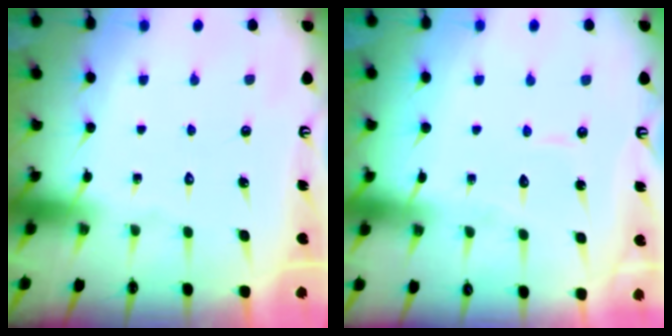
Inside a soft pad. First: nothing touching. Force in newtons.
{"total": 4.9, "press": 4.9, "slide": 0.3}